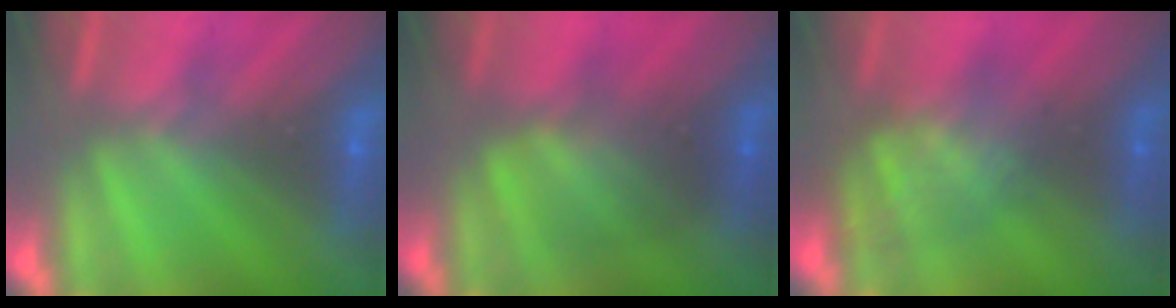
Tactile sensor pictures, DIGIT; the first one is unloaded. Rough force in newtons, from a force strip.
{"total": 2.1}
{"total": 3.5}